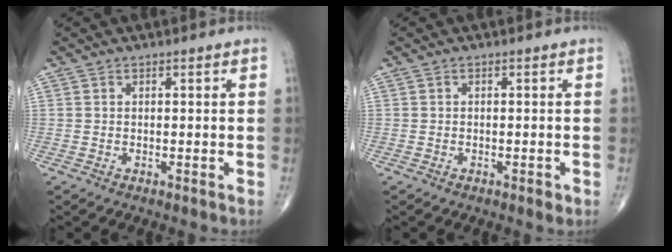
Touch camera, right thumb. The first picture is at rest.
{"total": 1.1, "force": [-0.6, 0.5, 0.8], "torque": [-0.011, -0.002, -0.008]}